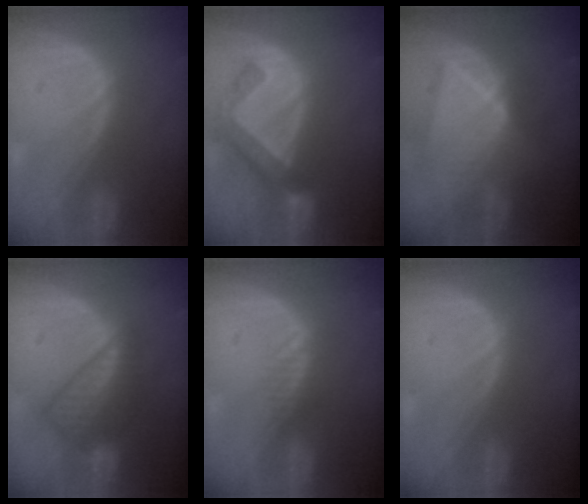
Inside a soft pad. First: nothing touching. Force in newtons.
{"total": 6.4, "press": 5.8, "slide": 2.7}
{"total": 9.0, "press": 7.9, "slide": 4.3}
{"total": 6.6, "press": 6.5, "slide": 1.2}
{"total": 1.3, "press": 1.1, "slide": 0.7}
{"total": 0.0}